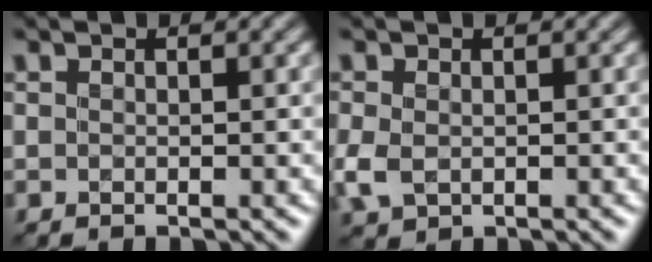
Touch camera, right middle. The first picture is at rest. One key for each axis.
{"total": 2.4, "fx": -0.5, "fy": 1.9, "fz": 1.4, "tx": -0.043, "ty": -0.008, "tz": -0.011}